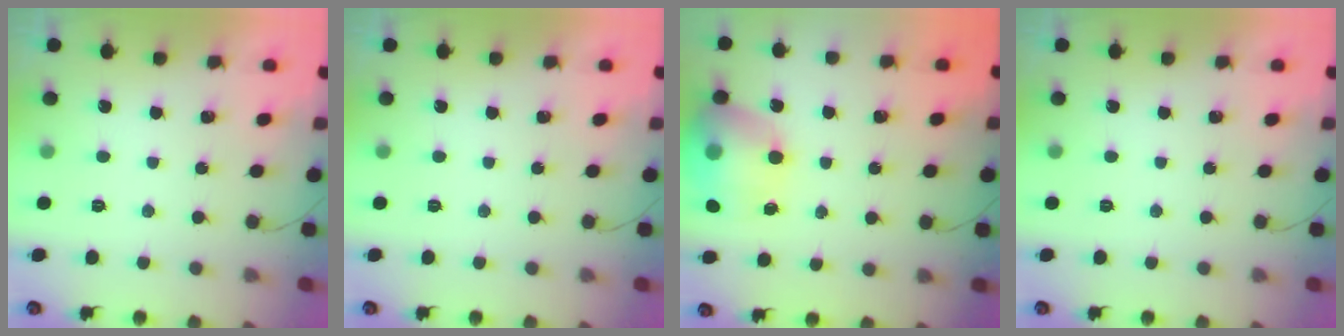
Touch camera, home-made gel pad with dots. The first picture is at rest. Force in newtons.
{"total": 0.0}
{"total": 16.5, "press": 16.4, "slide": 1.6}
{"total": 0.0}